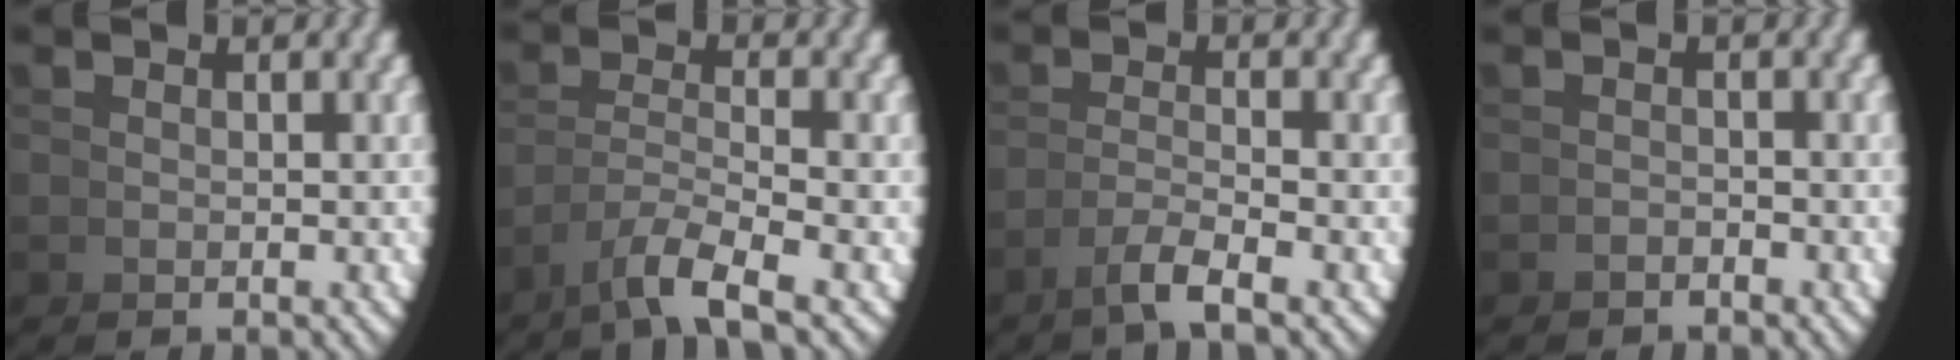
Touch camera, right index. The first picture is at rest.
{"total": 3.7, "force": [-1.8, 0.9, 3.1], "torque": [-0.059, -0.015, -0.022]}
{"total": 2.5, "force": [-1.4, -0.7, 2.0], "torque": [-0.032, -0.001, -0.022]}
{"total": 1.8, "force": [-1.3, -1.0, -0.7], "torque": [0.020, -0.001, -0.024]}